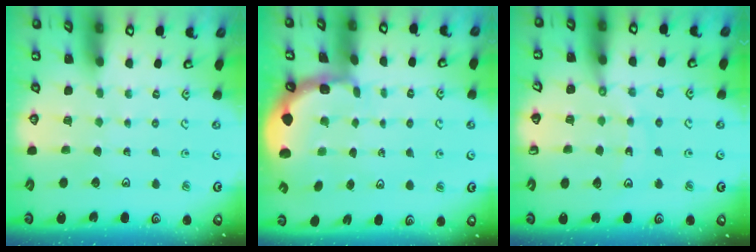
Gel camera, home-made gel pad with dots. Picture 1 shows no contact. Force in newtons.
{"total": 1.5, "press": 1.2, "slide": 0.7}
{"total": 11.0, "press": 10.9, "slide": 1.4}